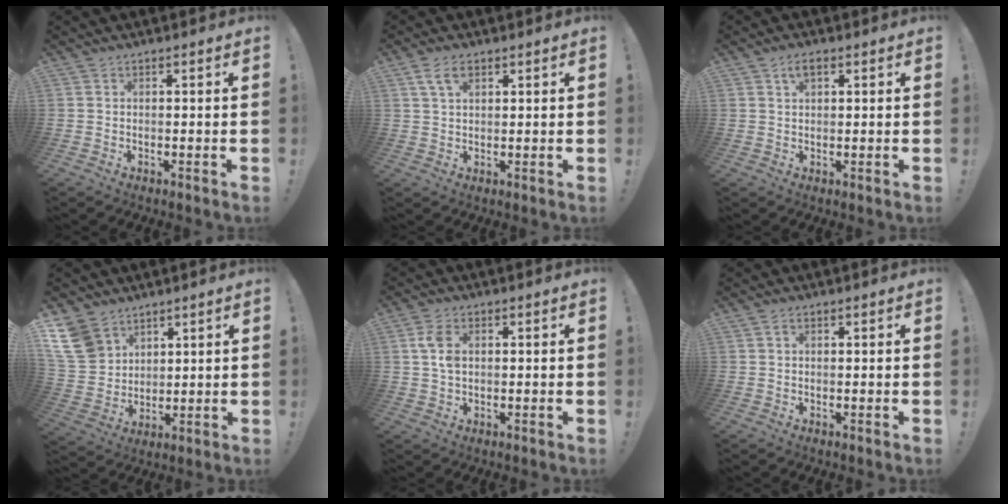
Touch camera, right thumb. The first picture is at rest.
{"total": 5.4, "force": [2.8, 2.7, 3.7], "torque": [-0.070, -0.002, 0.052]}
{"total": 3.3, "force": [1.6, 1.7, 2.4], "torque": [-0.038, 0.002, 0.025]}
{"total": 11.4, "force": [7.3, 7.9, 3.8], "torque": [-0.075, -0.045, 0.150]}
{"total": 5.2, "force": [1.3, 3.1, 4.0], "torque": [-0.076, 0.001, 0.021]}
{"total": 1.0, "force": [0.5, 0.5, 0.8], "torque": [-0.017, 0.002, 0.008]}